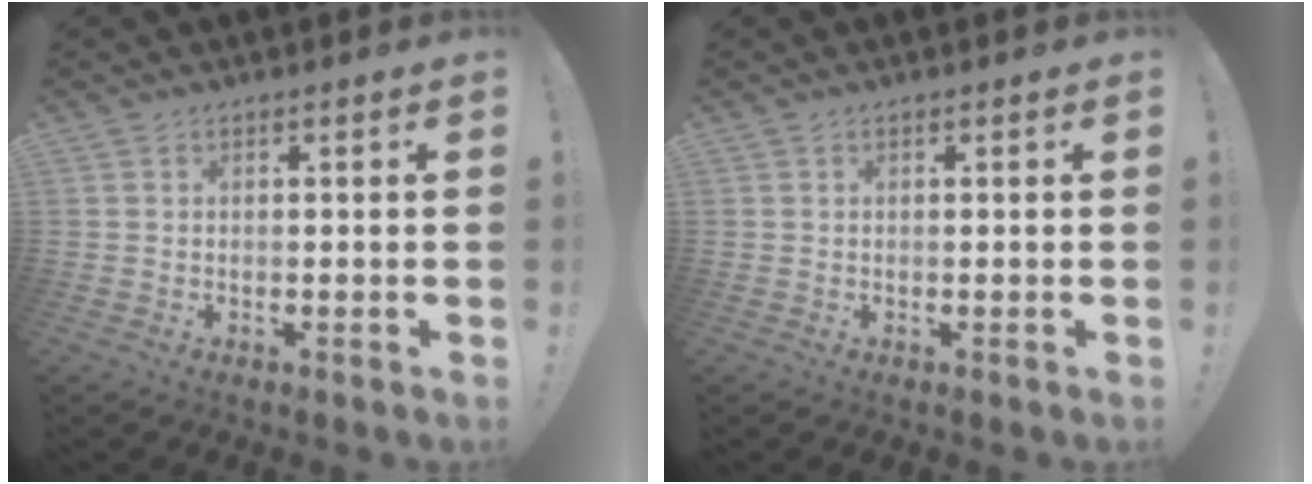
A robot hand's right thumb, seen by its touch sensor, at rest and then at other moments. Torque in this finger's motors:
{"motor_torque": [-0.24, 0.36, -0.16, 0.06, 0.07]}